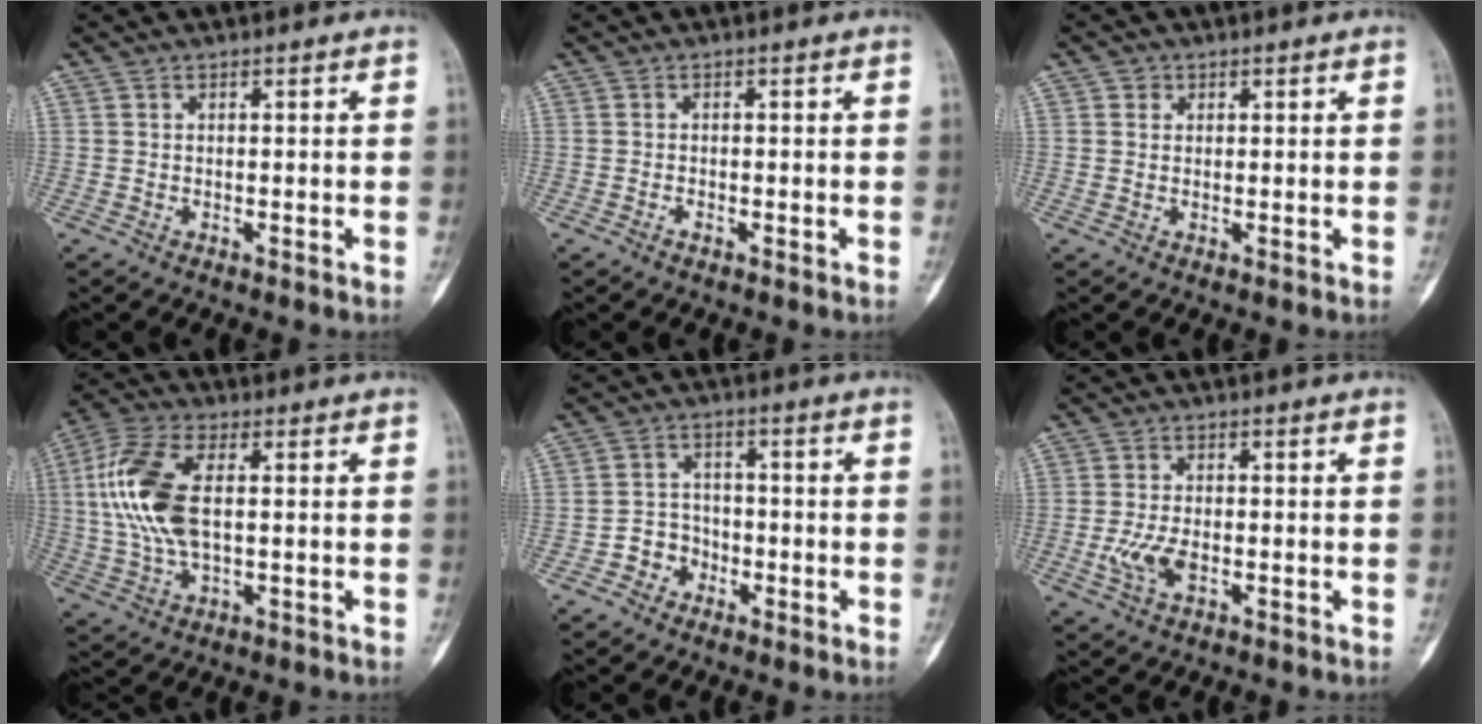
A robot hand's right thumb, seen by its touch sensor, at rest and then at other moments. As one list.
[{"total": 0.7, "force": [-0.5, 0.3, 0.4], "torque": [-0.008, 0.004, -0.010]}, {"total": 1.4, "force": [0.5, 1.3, 0.2], "torque": [0.010, 0.001, 0.003]}, {"total": 13.9, "force": [1.6, 7.0, 11.9], "torque": [-0.268, 0.011, 0.030]}, {"total": 4.8, "force": [-2.4, 4.1, 0.9], "torque": [0.018, 0.025, -0.048]}, {"total": 5.1, "force": [-1.4, 2.7, 4.1], "torque": [-0.090, 0.000, -0.026]}]